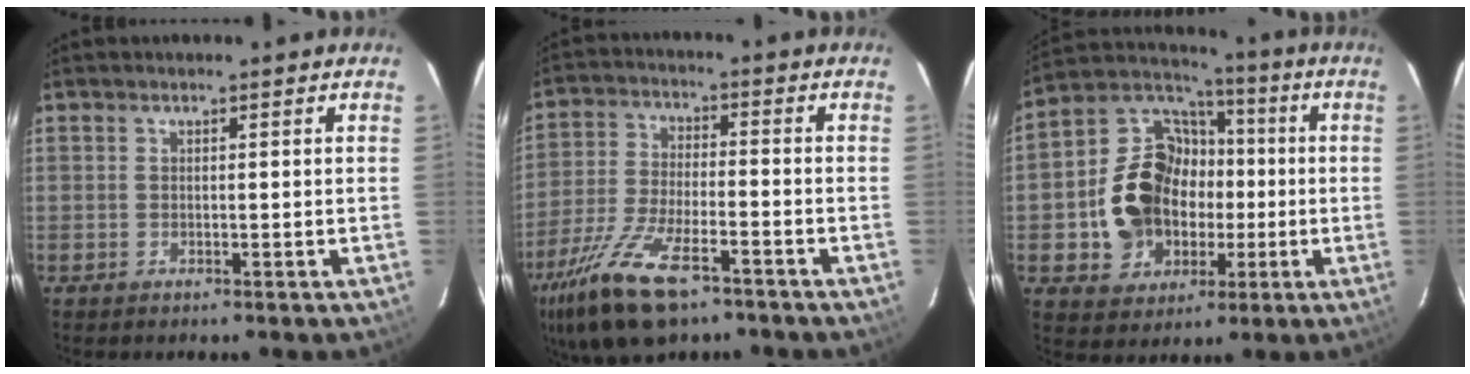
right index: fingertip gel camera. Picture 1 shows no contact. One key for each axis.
{"total": 16.4, "fx": -10.6, "fy": 6.0, "fz": 11.0, "tx": -0.240, "ty": -0.039, "tz": -0.196}
{"total": 17.2, "fx": -2.1, "fy": 14.5, "fz": 9.0, "tx": -0.207, "ty": 0.044, "tz": -0.025}